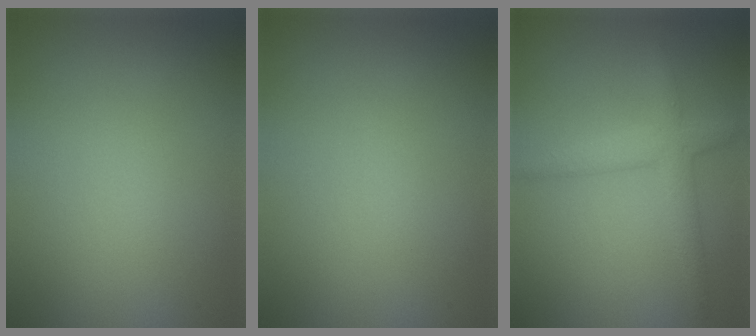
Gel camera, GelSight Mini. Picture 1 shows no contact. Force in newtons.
{"total": 0.0}
{"total": 3.0, "press": 3.0, "slide": 0.2}